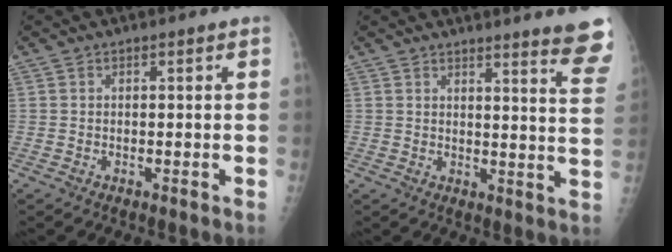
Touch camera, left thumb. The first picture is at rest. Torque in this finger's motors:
{"motor_torque": [-0.14, -0.04, -0.08, -0.13, 0.02]}